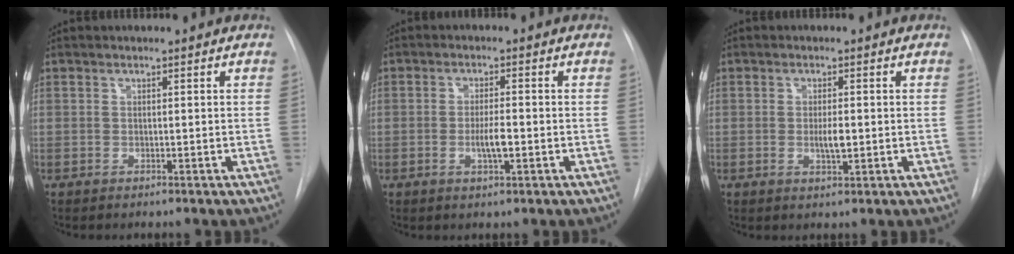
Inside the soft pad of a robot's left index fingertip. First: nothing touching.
{"total": 3.4, "force": [-0.8, 0.6, 3.3], "torque": [-0.061, -0.002, -0.013]}
{"total": 2.5, "force": [-0.1, 0.7, 2.4], "torque": [-0.044, -0.002, -0.001]}